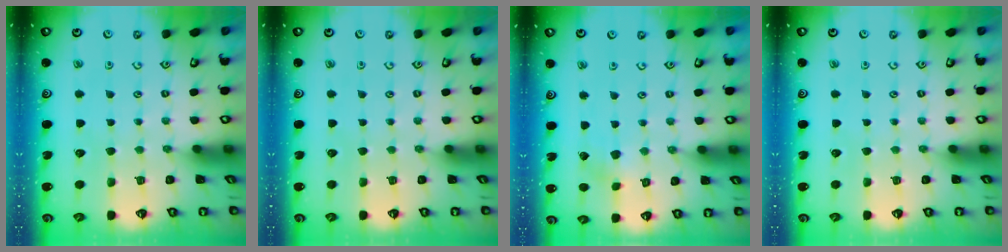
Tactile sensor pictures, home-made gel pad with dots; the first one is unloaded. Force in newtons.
{"total": 0.0}
{"total": 2.3, "press": 2.2, "slide": 0.3}
{"total": 0.0}